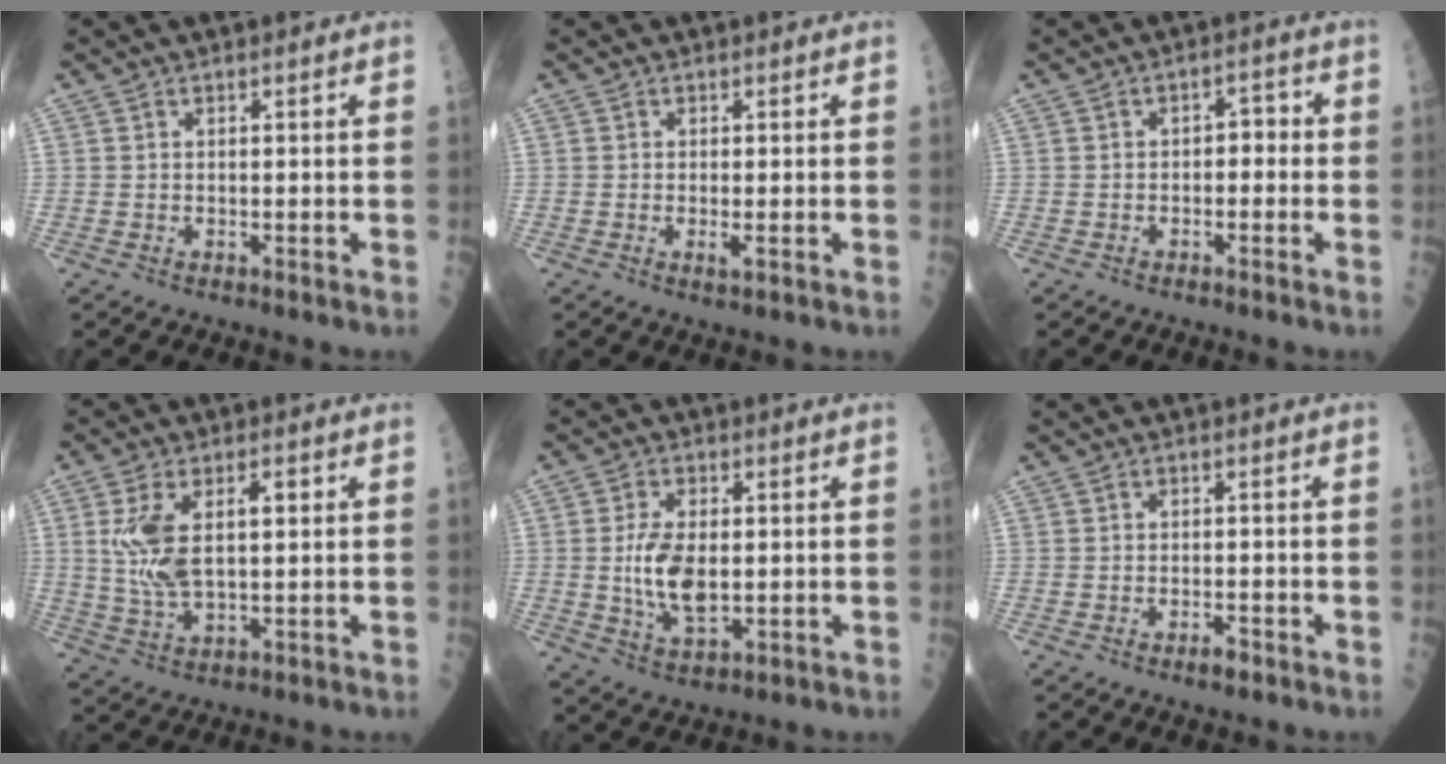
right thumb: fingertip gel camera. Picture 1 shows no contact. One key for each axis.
{"total": 1.5, "fx": -0.4, "fy": 0.3, "fz": 1.4, "tx": -0.026, "ty": -0.005, "tz": -0.007}
{"total": 3.1, "fx": -0.5, "fy": 2.1, "fz": 2.3, "tx": -0.014, "ty": 0.018, "tz": -0.014}
{"total": 11.1, "fx": 2.0, "fy": 5.3, "fz": 9.6, "tx": -0.191, "ty": 0.005, "tz": 0.044}
{"total": 9.5, "fx": 0.0, "fy": 4.8, "fz": 8.2, "tx": -0.153, "ty": -0.009, "tz": 0.006}
{"total": 1.8, "fx": -1.2, "fy": 0.6, "fz": 1.2, "tx": -0.016, "ty": 0.006, "tz": -0.020}